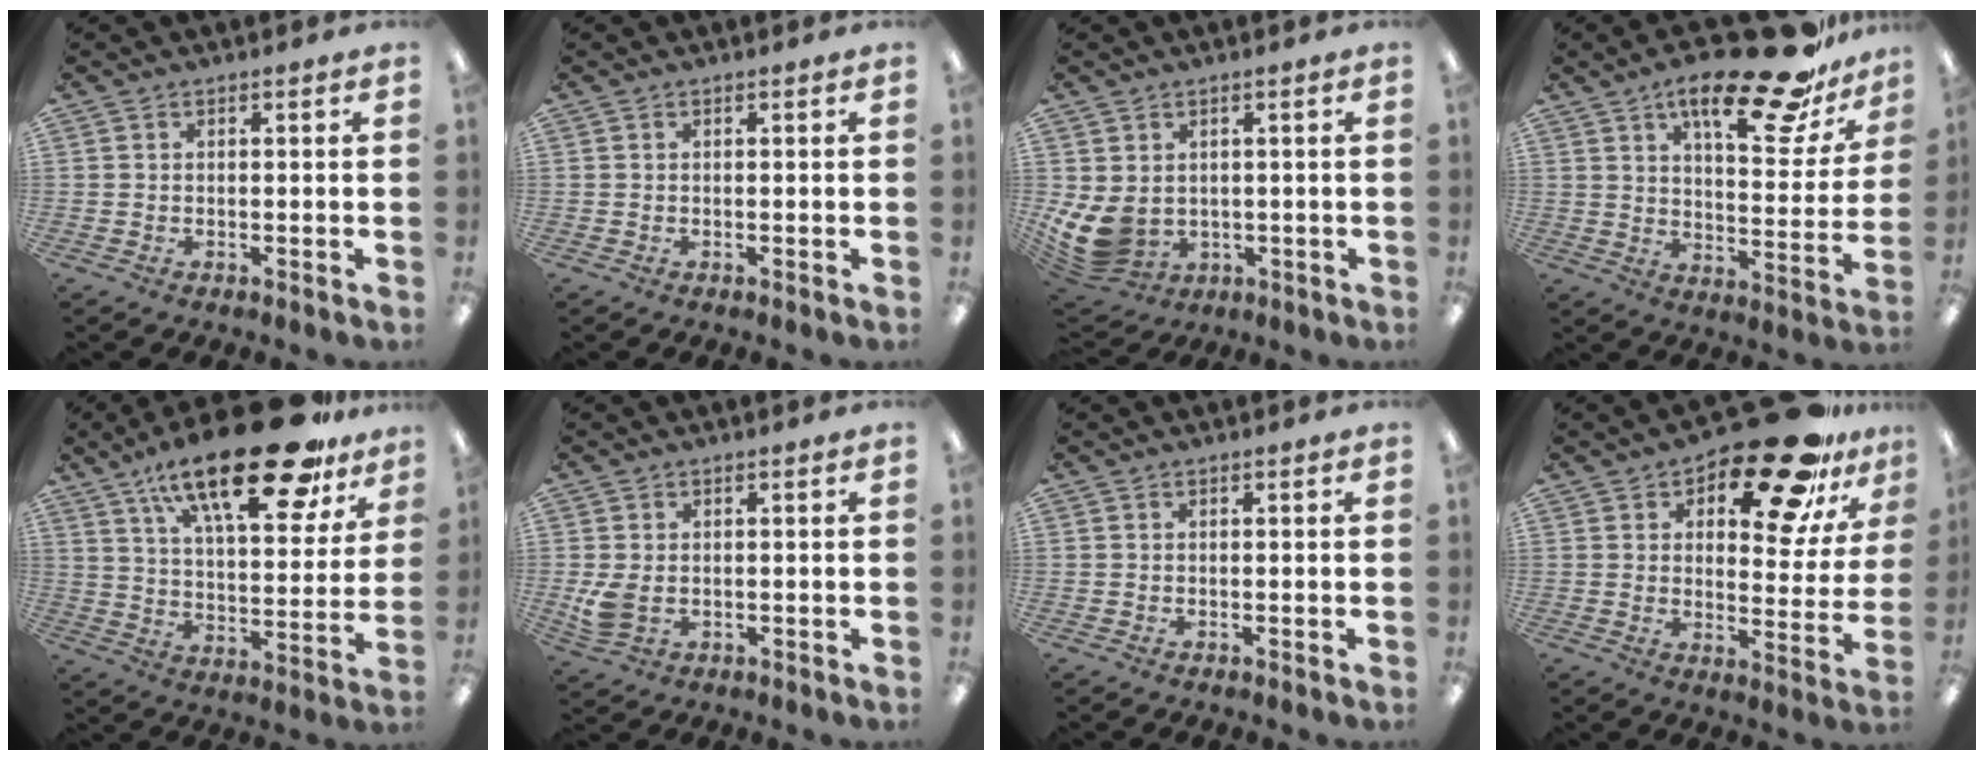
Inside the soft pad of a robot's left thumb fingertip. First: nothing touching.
{"total": 0.0}
{"total": 8.7, "force": [0.4, 6.7, 5.6], "torque": [-0.137, -0.017, 0.011]}
{"total": 21.8, "force": [15.1, 6.6, 14.3], "torque": [-0.211, -0.092, 0.243]}
{"total": 26.2, "force": [17.5, 9.0, 17.3], "torque": [-0.269, -0.101, 0.284]}
{"total": 4.9, "force": [-0.2, 3.5, 3.5], "torque": [-0.066, -0.005, -0.008]}
{"total": 0.0}
{"total": 20.7, "force": [14.7, 8.1, 12.0], "torque": [-0.167, -0.092, 0.243]}